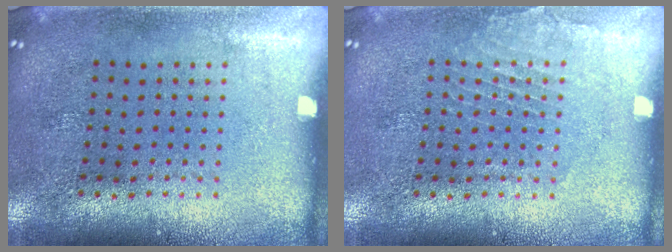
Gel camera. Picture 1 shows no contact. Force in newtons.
{"total": 1.2, "press": 1.1, "slide": 0.1}